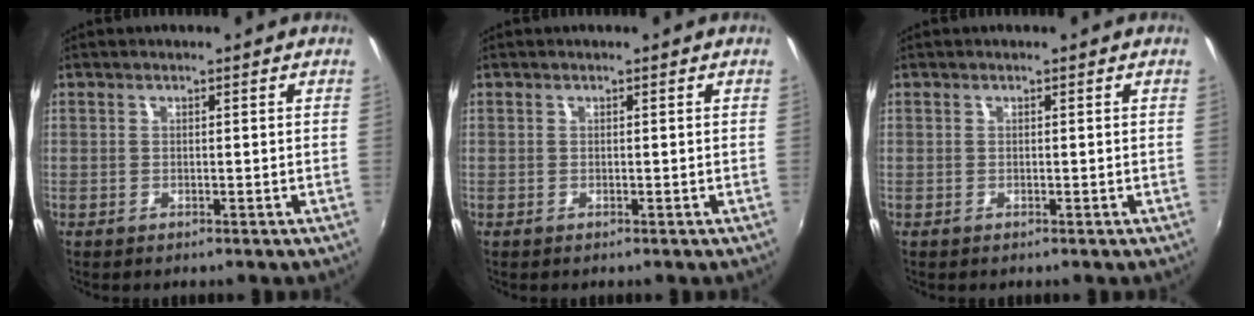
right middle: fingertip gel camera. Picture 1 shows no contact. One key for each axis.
{"total": 0.0}
{"total": 0.0}